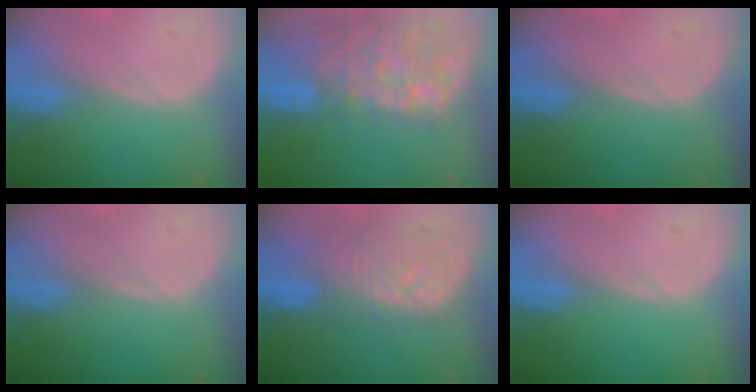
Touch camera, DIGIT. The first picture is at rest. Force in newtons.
{"total": 14.4, "press": 11.7, "slide": 8.4}
{"total": 0.0}
{"total": 0.0}
{"total": 9.4, "press": 8.9, "slide": 3.2}
{"total": 0.0}